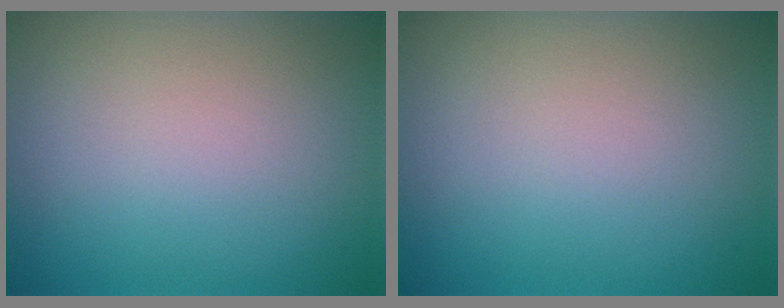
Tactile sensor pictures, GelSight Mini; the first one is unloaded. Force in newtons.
{"total": 0.0}